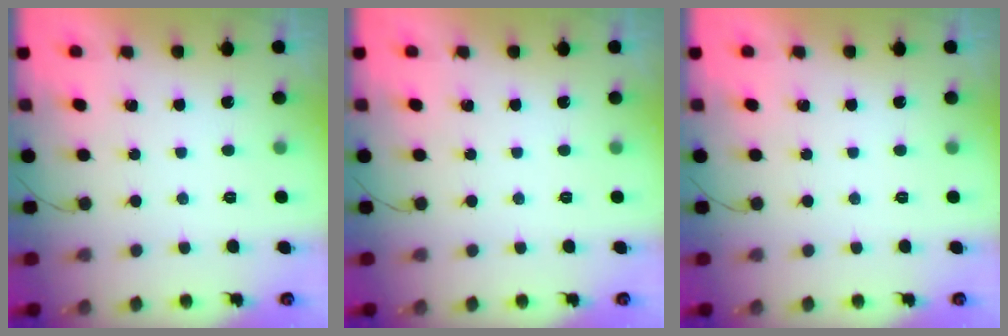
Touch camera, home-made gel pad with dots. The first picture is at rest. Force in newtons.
{"total": 0.0}
{"total": 0.0}